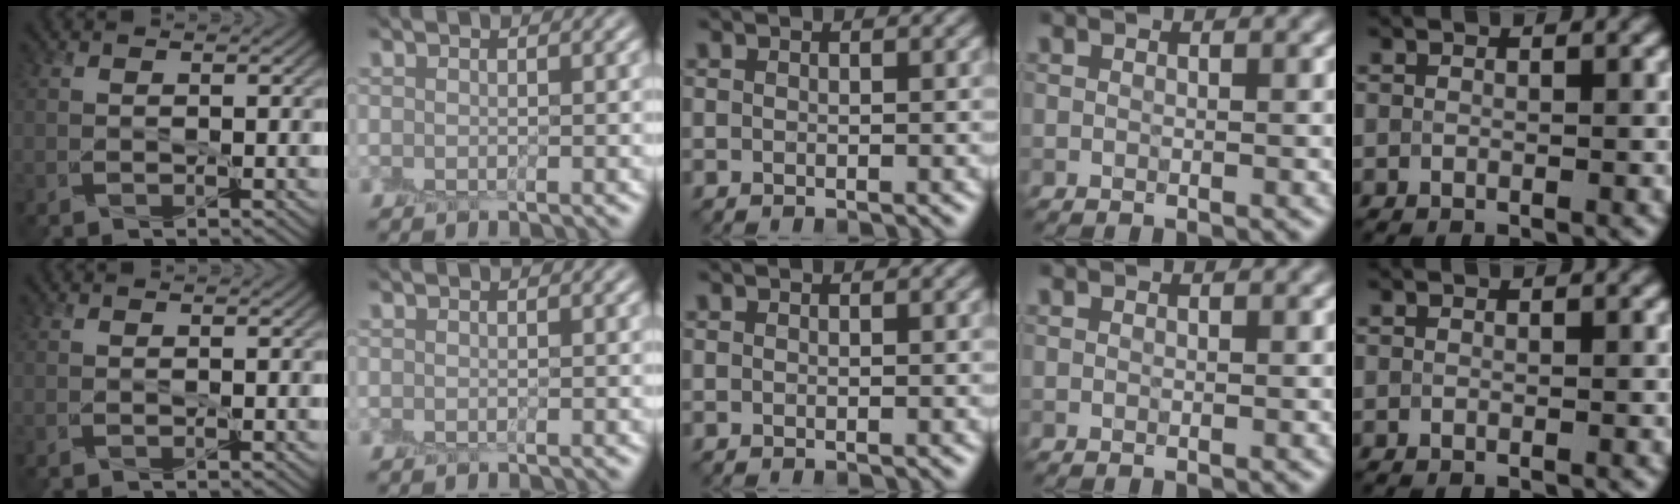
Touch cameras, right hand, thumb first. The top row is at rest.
{}